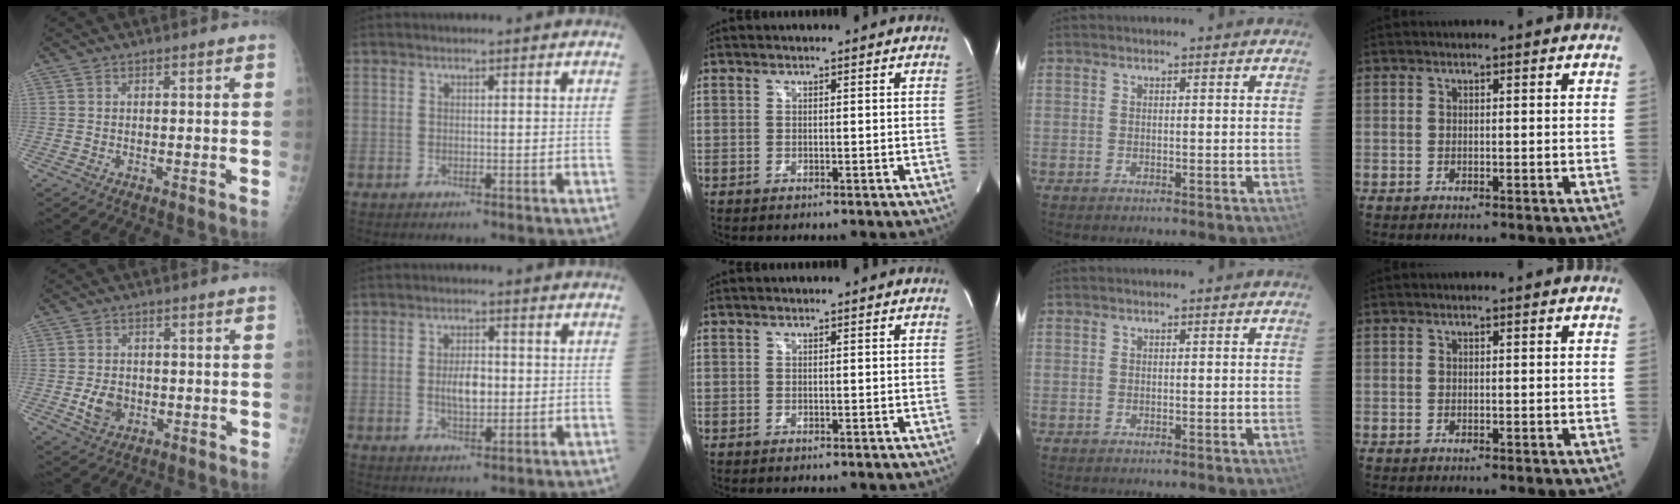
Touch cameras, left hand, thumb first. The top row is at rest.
{"thumb": {"total": 4.8, "force": [-1.0, 3.7, 2.8], "torque": [-0.040, 0.004, -0.011]}, "index": {"total": 4.3, "force": [-0.1, 1.9, 3.9], "torque": [-0.075, 0.002, 0.000]}}